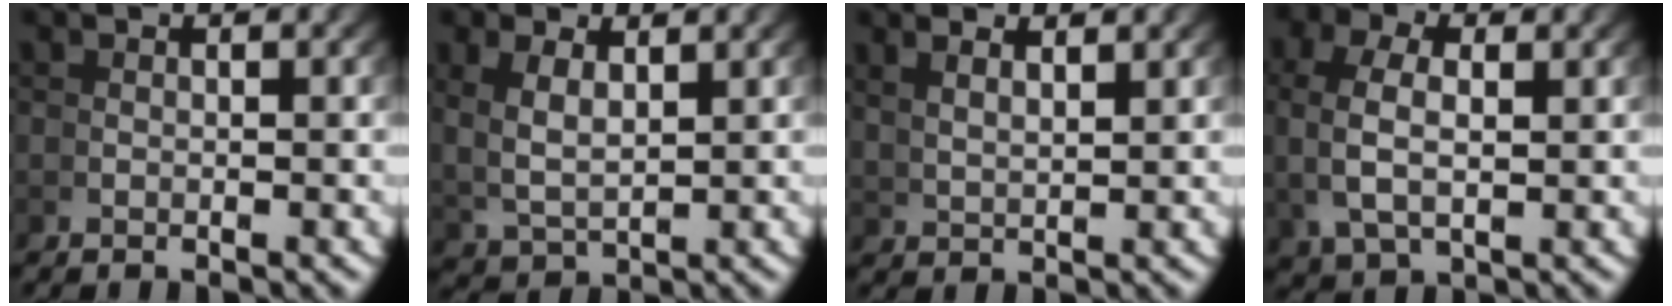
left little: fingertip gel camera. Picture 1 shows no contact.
{"total": 3.3, "force": [1.7, 1.7, 2.3], "torque": [-0.053, -0.006, 0.042]}
{"total": 2.8, "force": [2.6, -0.2, 1.1], "torque": [-0.011, 0.004, 0.054]}
{"total": 3.6, "force": [1.2, 1.8, 2.9], "torque": [-0.071, -0.002, 0.032]}